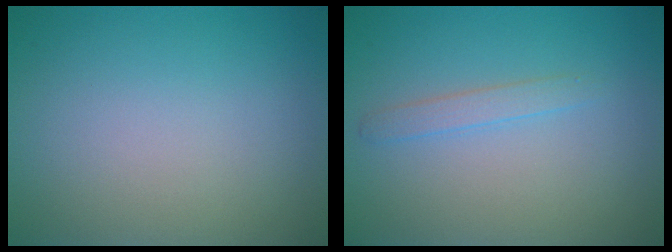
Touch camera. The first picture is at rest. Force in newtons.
{"total": 1.3, "press": 1.3, "slide": 0.1}